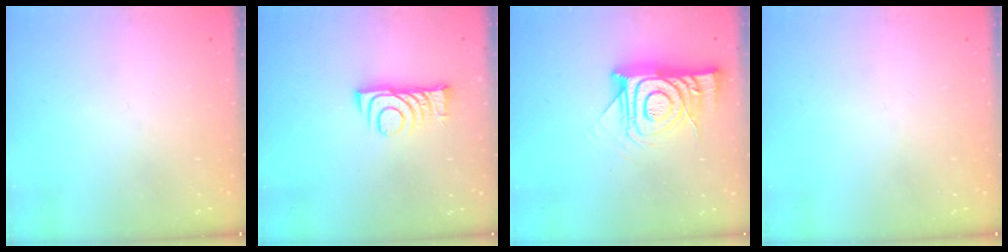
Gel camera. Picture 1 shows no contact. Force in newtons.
{"total": 8.1, "press": 8.1, "slide": 0.9}
{"total": 16.1, "press": 16.1, "slide": 1.3}
{"total": 0.0}